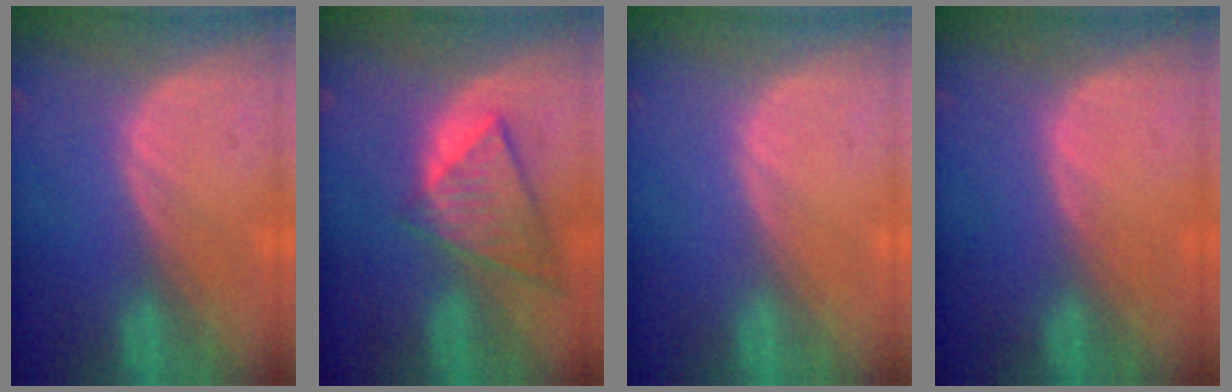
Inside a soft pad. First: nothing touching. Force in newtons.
{"total": 8.9, "press": 7.6, "slide": 4.5}
{"total": 0.0}
{"total": 0.0}